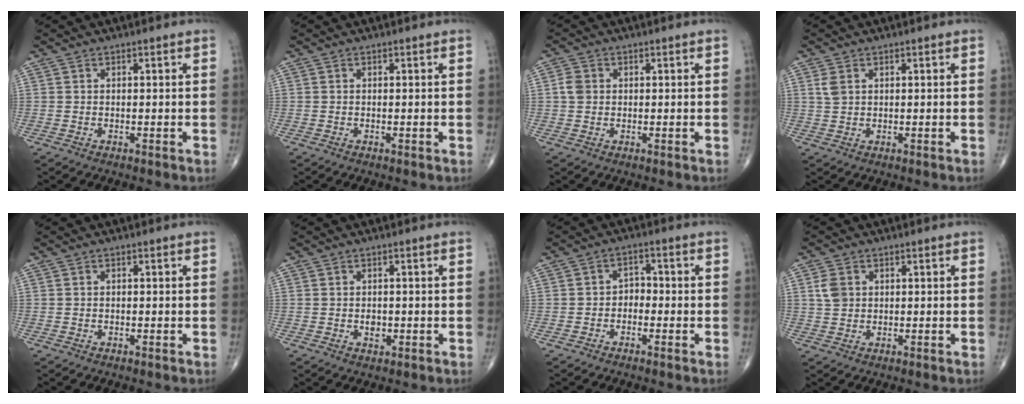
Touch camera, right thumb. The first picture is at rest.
{"total": 0.0}
{"total": 2.5, "force": [0.3, 2.1, 1.3], "torque": [-0.022, 0.006, 0.002]}
{"total": 2.1, "force": [0.8, 1.4, 1.4], "torque": [-0.030, 0.004, 0.022]}
{"total": 0.0}
{"total": 2.0, "force": [-0.3, 1.4, 1.4], "torque": [-0.016, 0.001, -0.002]}
{"total": 1.5, "force": [-0.5, 1.2, 0.8], "torque": [-0.003, 0.006, -0.013]}
{"total": 3.4, "force": [0.9, 2.7, 1.9], "torque": [-0.030, 0.002, 0.019]}